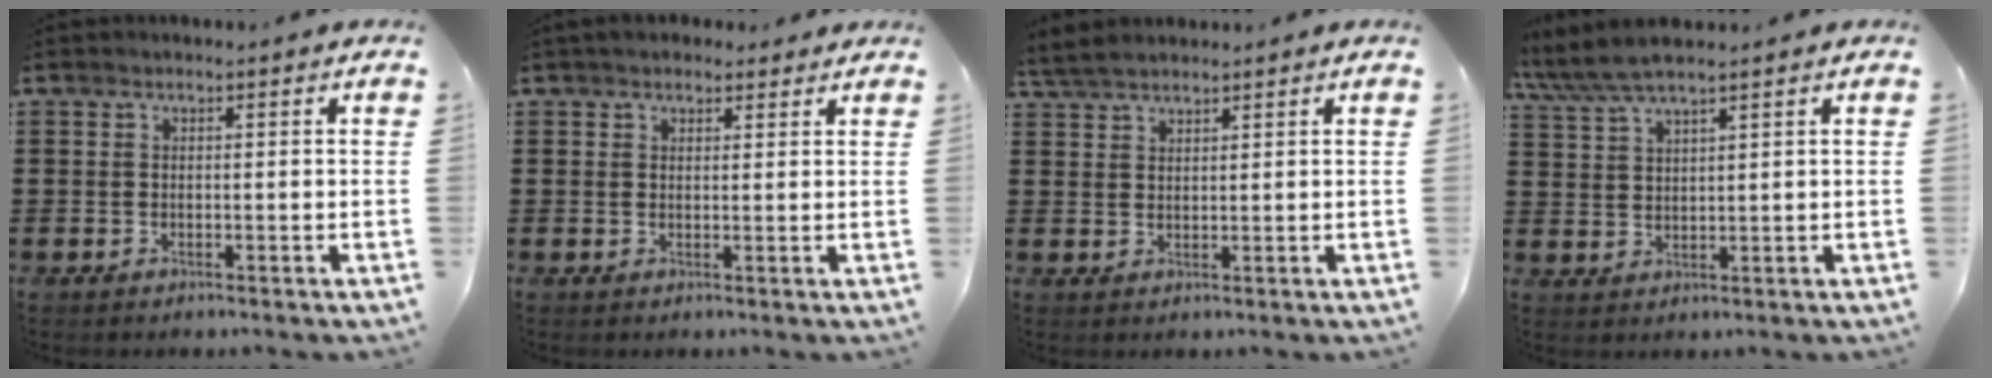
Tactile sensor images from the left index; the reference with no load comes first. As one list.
[{"total": 2.6, "force": [2.1, 1.5, 0.5], "torque": [-0.017, 0.007, 0.040]}, {"total": 2.8, "force": [2.5, 0.8, 1.0], "torque": [-0.027, 0.003, 0.049]}, {"total": 4.8, "force": [4.1, 0.7, 2.5], "torque": [-0.059, -0.007, 0.073]}]